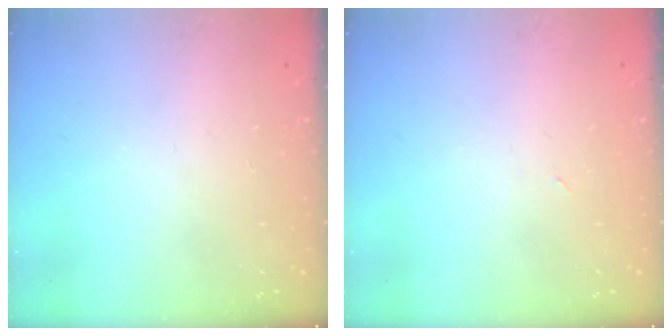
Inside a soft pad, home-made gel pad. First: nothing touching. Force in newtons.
{"total": 2.9, "press": 2.9, "slide": 0.7}